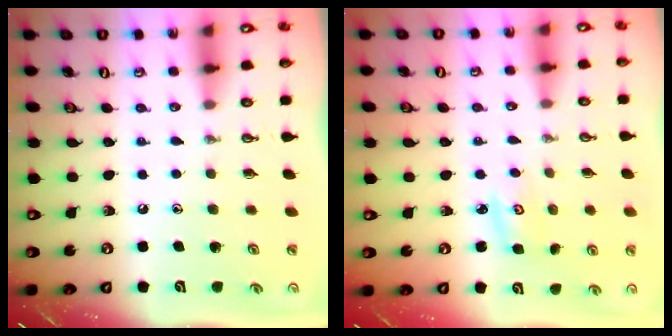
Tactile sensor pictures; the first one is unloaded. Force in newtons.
{"total": 2.8, "press": 2.8, "slide": 0.3}